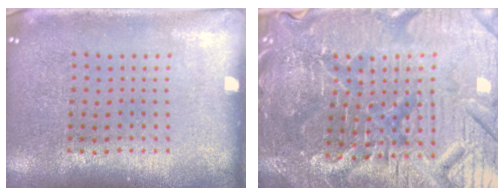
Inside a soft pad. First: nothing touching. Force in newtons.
{"total": 5.5, "press": 5.2, "slide": 1.6}